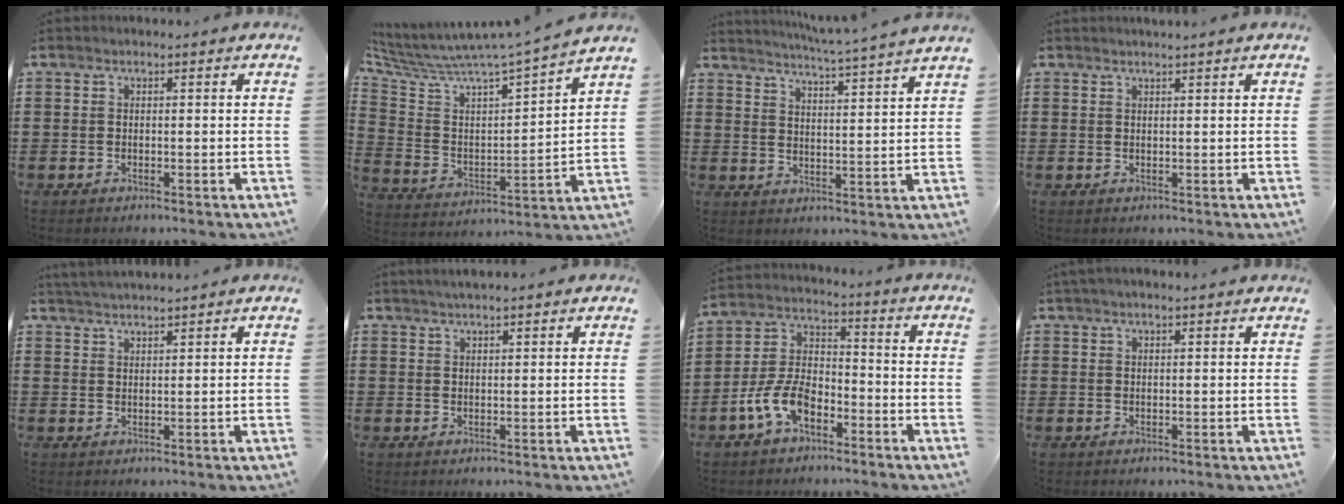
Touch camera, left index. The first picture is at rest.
{"total": 5.2, "force": [5.0, -0.3, 1.4], "torque": [-0.059, -0.061, 0.073]}
{"total": 4.4, "force": [4.0, -1.3, 1.1], "torque": [-0.038, -0.031, 0.065]}
{"total": 1.0, "force": [0.8, -0.2, 0.4], "torque": [-0.007, -0.003, 0.016]}
{"total": 2.1, "force": [2.0, -0.3, -0.1], "torque": [-0.004, -0.003, 0.040]}
{"total": 1.5, "force": [1.4, 0.2, 0.7], "torque": [-0.016, 0.005, 0.025]}
{"total": 8.0, "force": [-4.6, 4.2, 5.1], "torque": [-0.134, 0.002, -0.093]}
{"total": 1.2, "force": [1.1, 0.1, 0.6], "torque": [-0.014, 0.001, 0.020]}